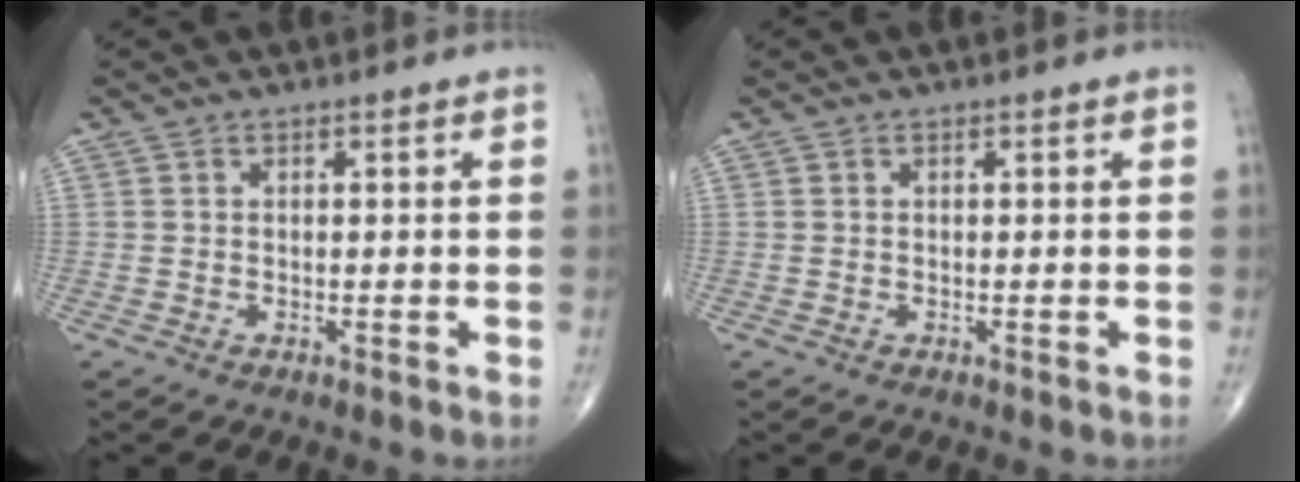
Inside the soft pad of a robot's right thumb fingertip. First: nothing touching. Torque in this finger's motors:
{"motor_torque": [0.01, 0.00, 0.06, 0.09, 0.01]}